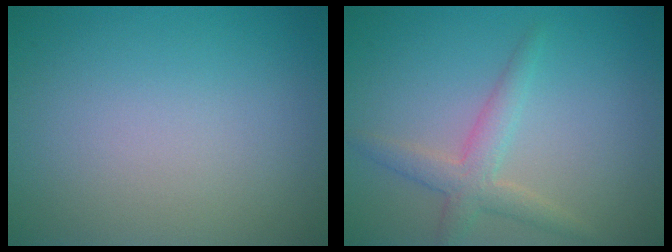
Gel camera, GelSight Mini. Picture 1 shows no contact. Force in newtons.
{"total": 2.8, "press": 2.8, "slide": 0.1}